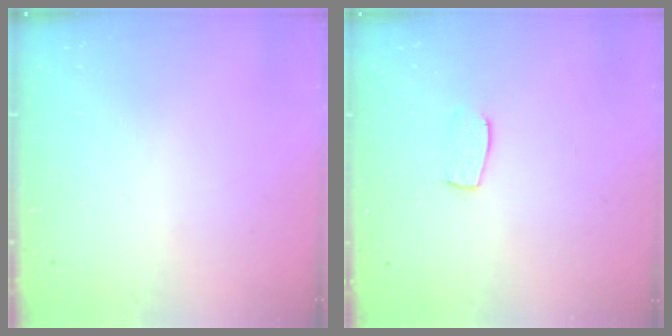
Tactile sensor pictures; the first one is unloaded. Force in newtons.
{"total": 6.1, "press": 6.1, "slide": 0.3}